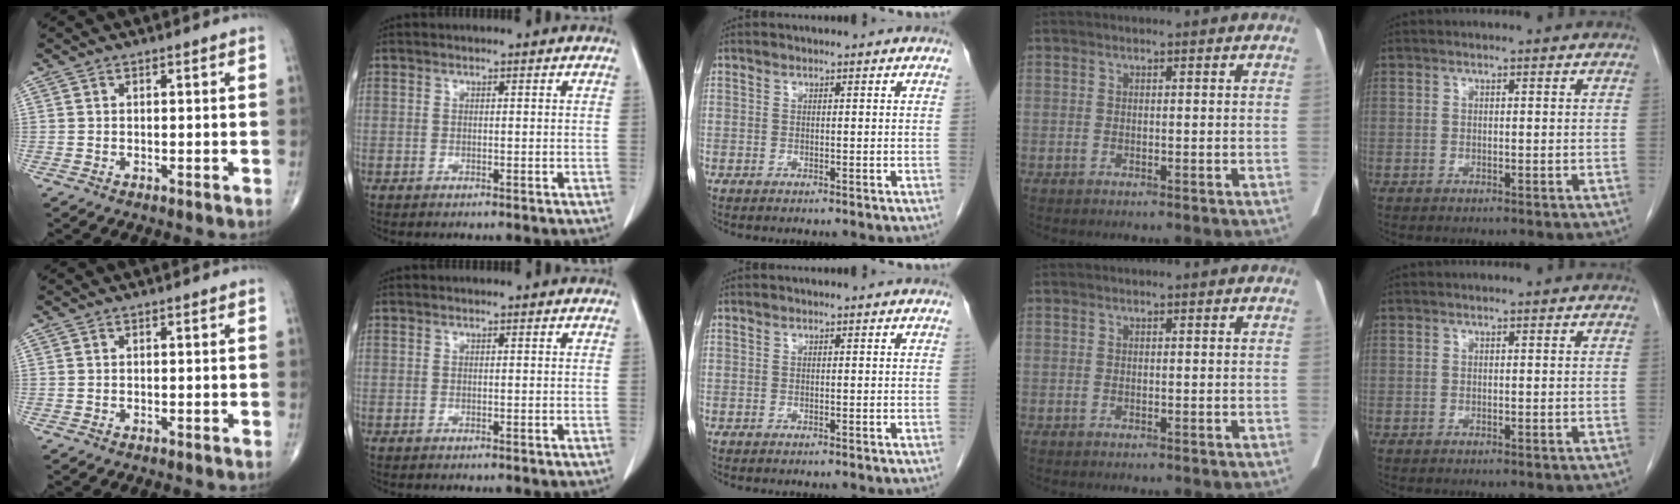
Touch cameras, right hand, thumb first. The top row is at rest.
{}